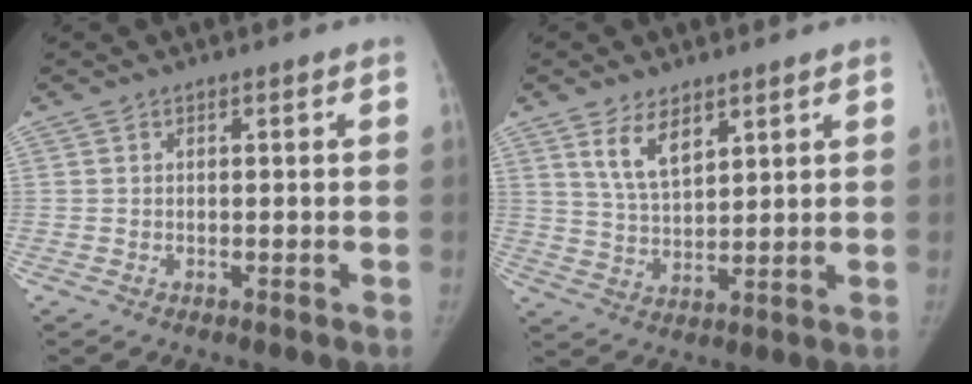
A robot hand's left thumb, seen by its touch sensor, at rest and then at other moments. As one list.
[{"total": 7.2, "force": [4.3, 3.4, 4.7], "torque": [-0.071, -0.030, 0.088]}]